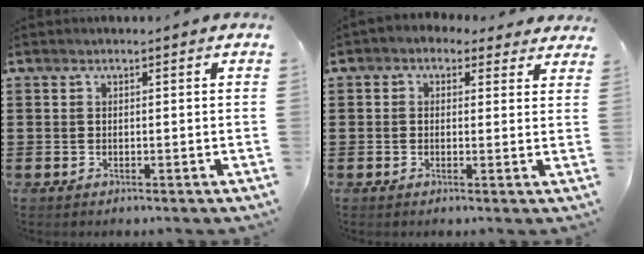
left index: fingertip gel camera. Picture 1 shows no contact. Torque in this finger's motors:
{"motor_torque": [2.14, 0.00, 0.87, 0.09]}